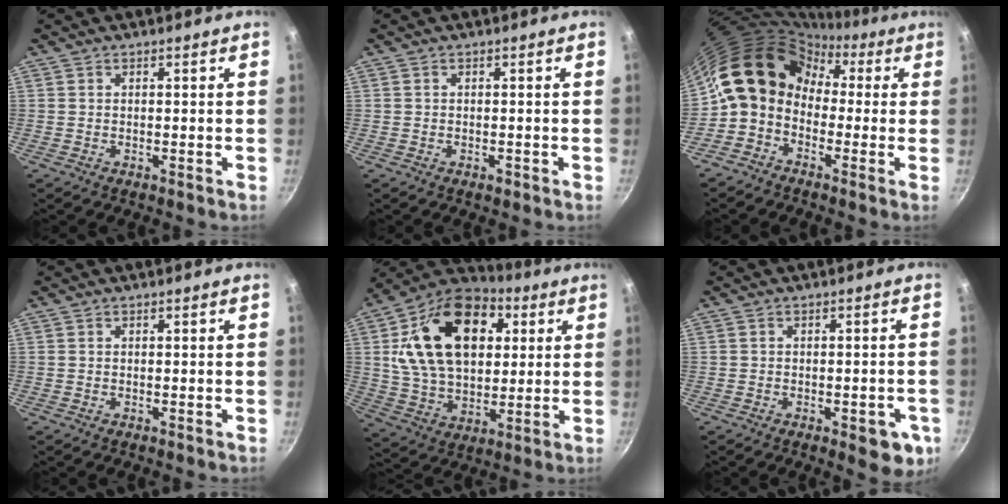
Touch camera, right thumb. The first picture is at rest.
{"total": 1.1, "force": [-0.5, 0.7, 0.7], "torque": [-0.009, 0.003, -0.008]}
{"total": 14.5, "force": [0.0, 12.2, 7.9], "torque": [-0.102, 0.050, -0.025]}
{"total": 0.0}
{"total": 24.8, "force": [6.2, 16.4, 17.6], "torque": [-0.281, 0.004, 0.098]}
{"total": 7.2, "force": [-2.7, 3.1, 5.9], "torque": [-0.045, 0.011, -0.030]}